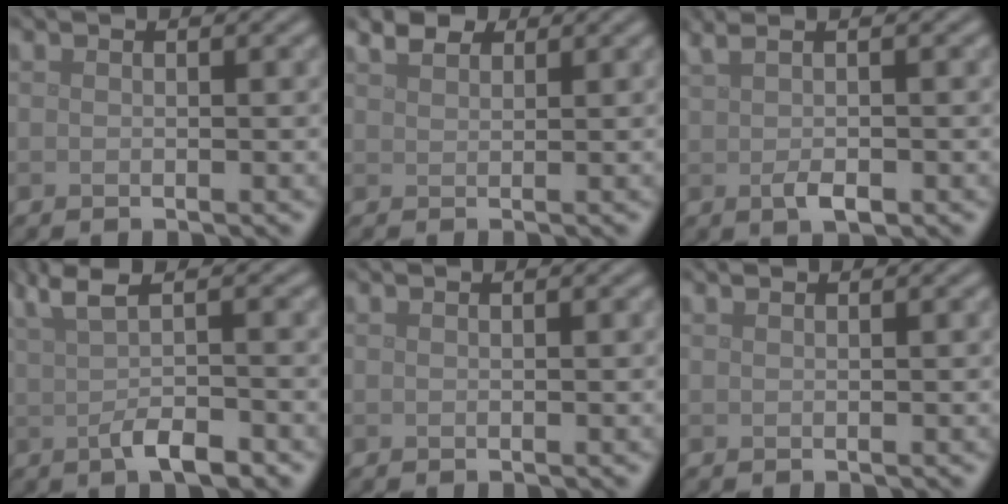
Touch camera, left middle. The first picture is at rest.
{"total": 1.6, "force": [1.3, 0.6, 0.7], "torque": [-0.015, 0.003, 0.025]}
{"total": 3.2, "force": [0.5, 1.0, 3.0], "torque": [-0.055, 0.005, 0.011]}
{"total": 4.6, "force": [0.1, 1.3, 4.4], "torque": [-0.077, 0.003, 0.003]}
{"total": 0.0}
{"total": 0.6, "force": [0.5, 0.2, 0.2], "torque": [-0.001, 0.004, 0.005]}